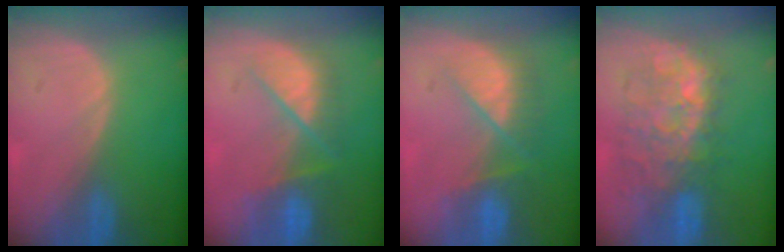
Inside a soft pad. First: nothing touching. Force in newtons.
{"total": 7.9, "press": 7.2, "slide": 3.1}
{"total": 7.9, "press": 7.2, "slide": 3.1}
{"total": 9.6, "press": 9.3, "slide": 2.3}